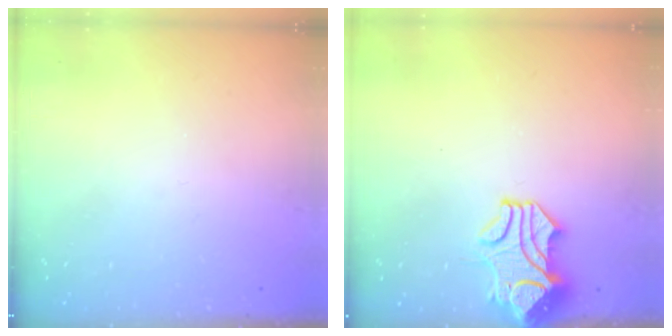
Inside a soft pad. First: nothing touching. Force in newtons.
{"total": 2.0, "press": 1.7, "slide": 1.1}